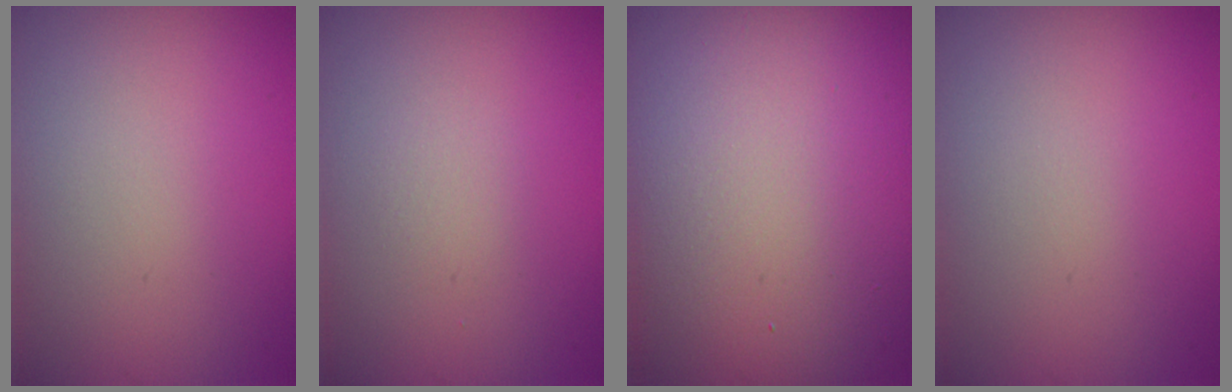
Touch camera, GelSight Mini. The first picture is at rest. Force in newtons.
{"total": 0.7, "press": 0.7, "slide": 0.0}
{"total": 19.4, "press": 19.4, "slide": 1.2}
{"total": 0.0}